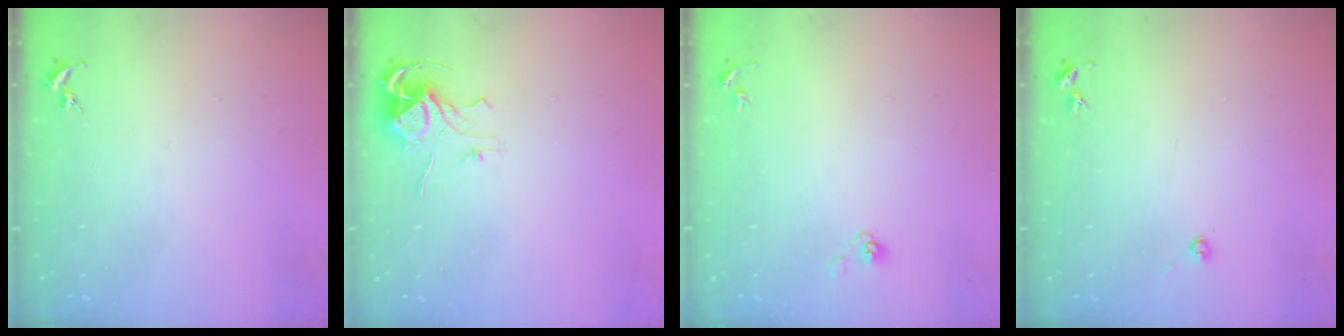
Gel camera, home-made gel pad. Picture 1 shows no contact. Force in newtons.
{"total": 8.0, "press": 8.0, "slide": 0.6}
{"total": 3.6, "press": 2.9, "slide": 2.0}
{"total": 2.2, "press": 2.2, "slide": 0.3}